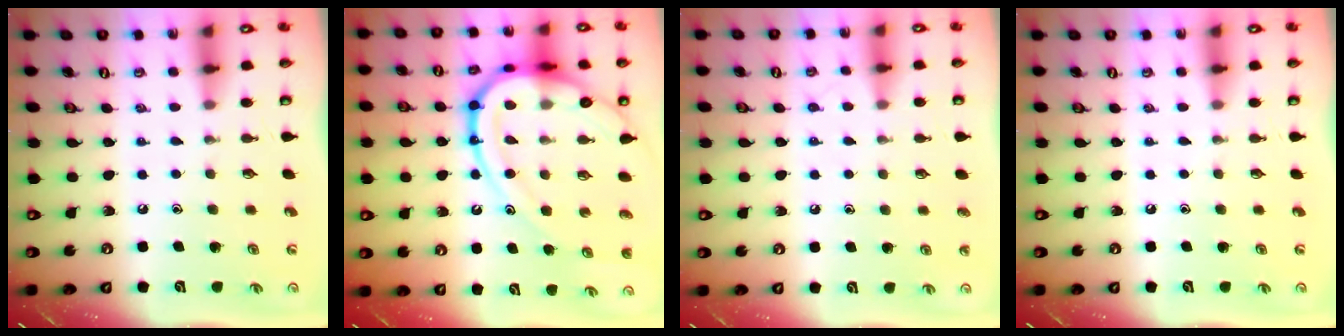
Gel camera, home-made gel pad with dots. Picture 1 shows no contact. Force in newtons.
{"total": 21.8, "press": 21.7, "slide": 2.2}
{"total": 5.8, "press": 5.8, "slide": 0.6}
{"total": 0.0}